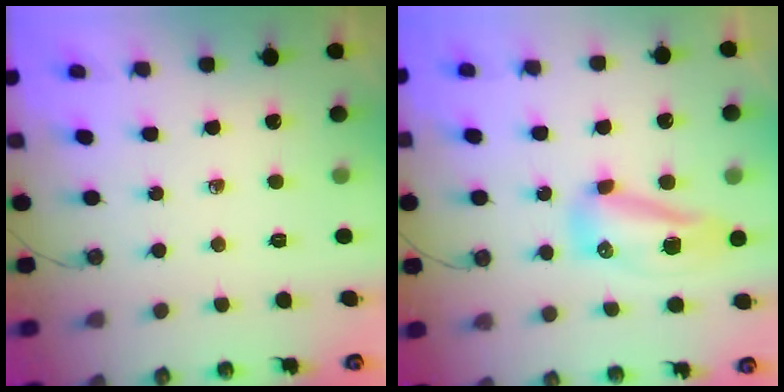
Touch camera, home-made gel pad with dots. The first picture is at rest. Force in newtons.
{"total": 12.1, "press": 10.7, "slide": 5.6}